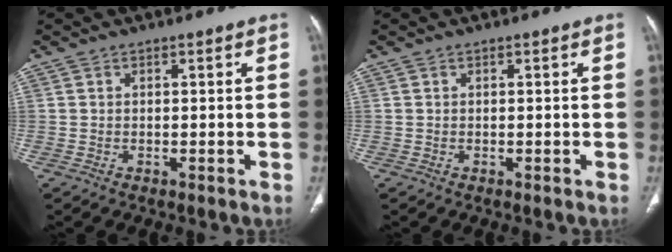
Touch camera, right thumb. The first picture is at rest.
{"total": 0.0}